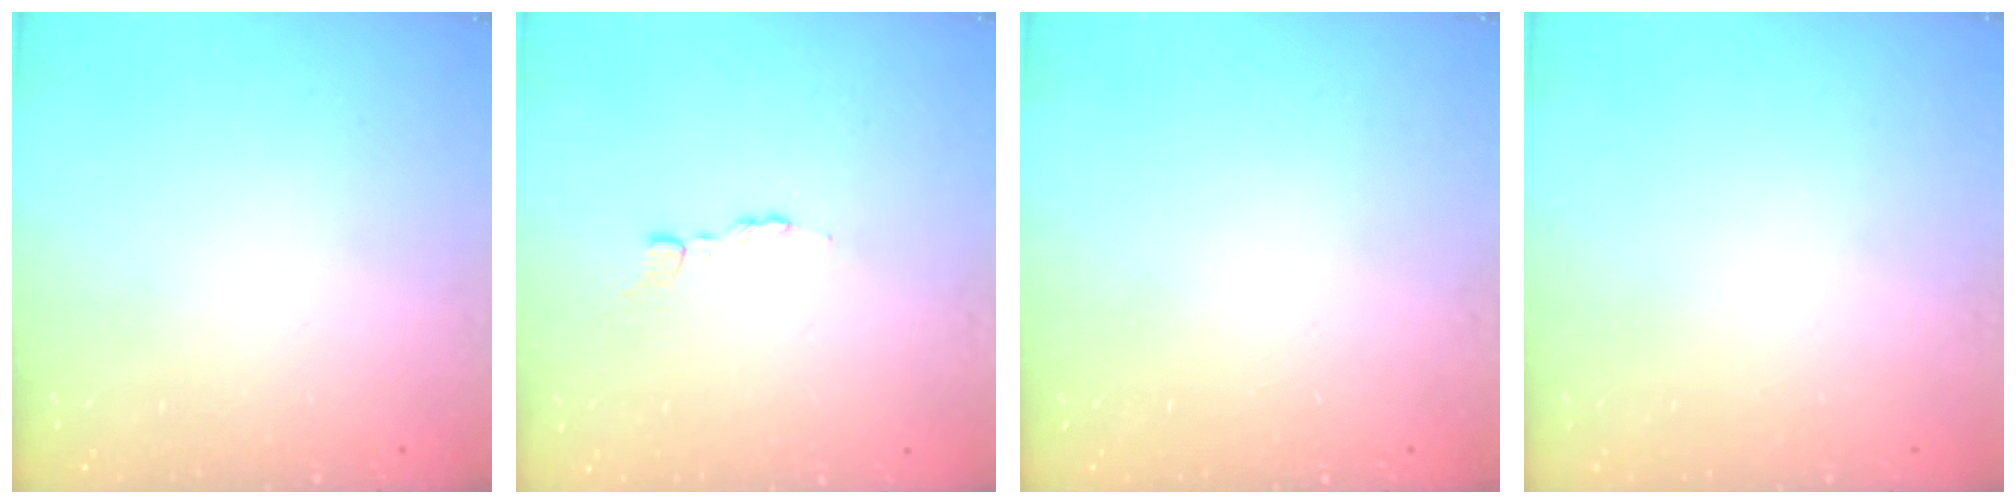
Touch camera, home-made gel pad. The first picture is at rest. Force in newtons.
{"total": 2.8, "press": 2.8, "slide": 0.4}
{"total": 0.0}
{"total": 0.0}